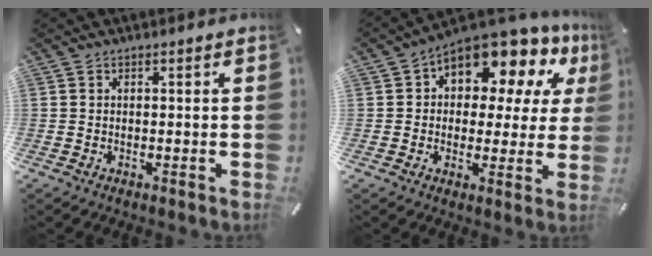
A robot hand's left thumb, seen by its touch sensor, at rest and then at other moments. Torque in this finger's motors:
{"motor_torque": [1.75, 1.82, 1.46, -1.31, 0.16]}